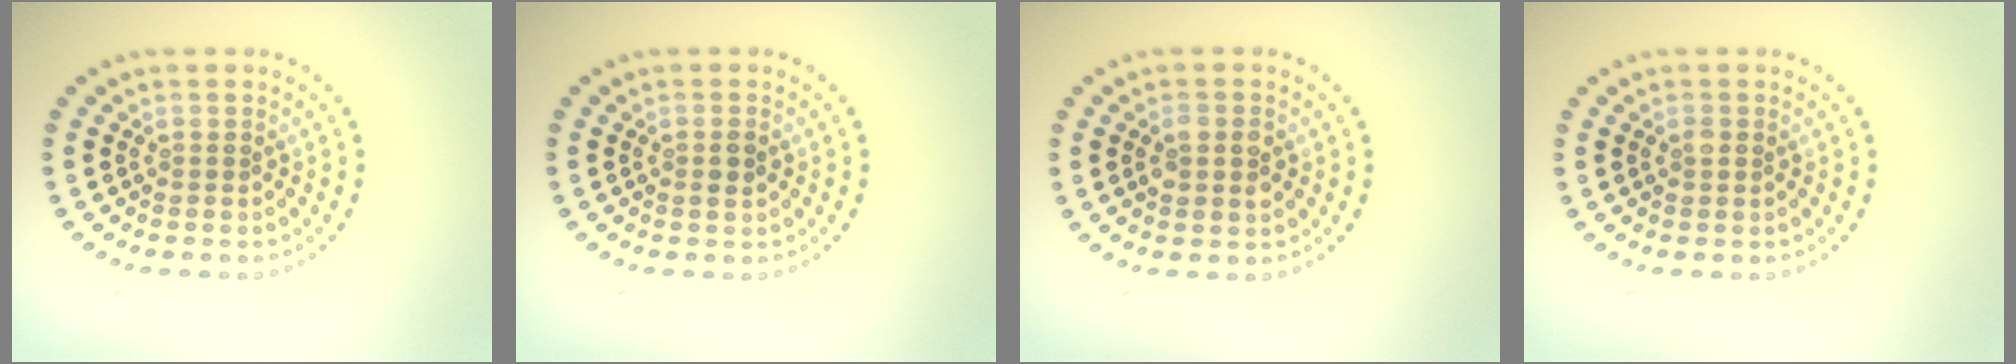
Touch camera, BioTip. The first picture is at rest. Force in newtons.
{"total": 1.2, "press": 1.1, "slide": 0.3}
{"total": 2.6, "press": 2.6, "slide": 0.3}
{"total": 0.9, "press": 0.9, "slide": 0.1}